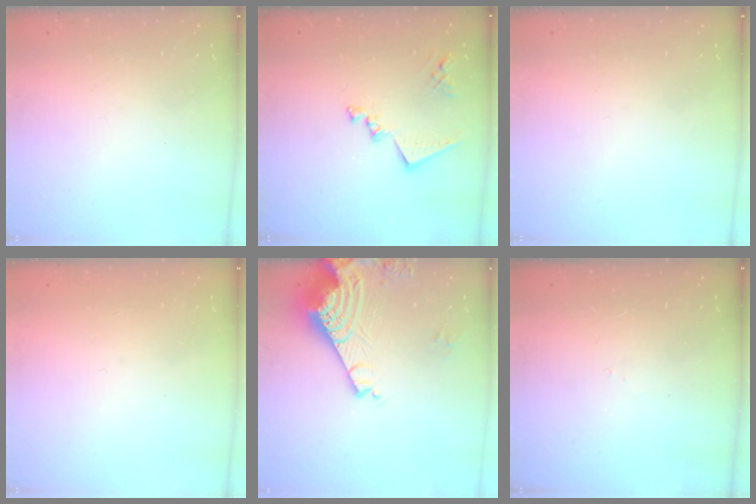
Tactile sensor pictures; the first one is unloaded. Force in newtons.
{"total": 13.3, "press": 13.2, "slide": 1.1}
{"total": 0.0}
{"total": 1.1, "press": 1.1, "slide": 0.1}
{"total": 13.5, "press": 13.4, "slide": 1.5}
{"total": 5.6, "press": 5.6, "slide": 0.7}